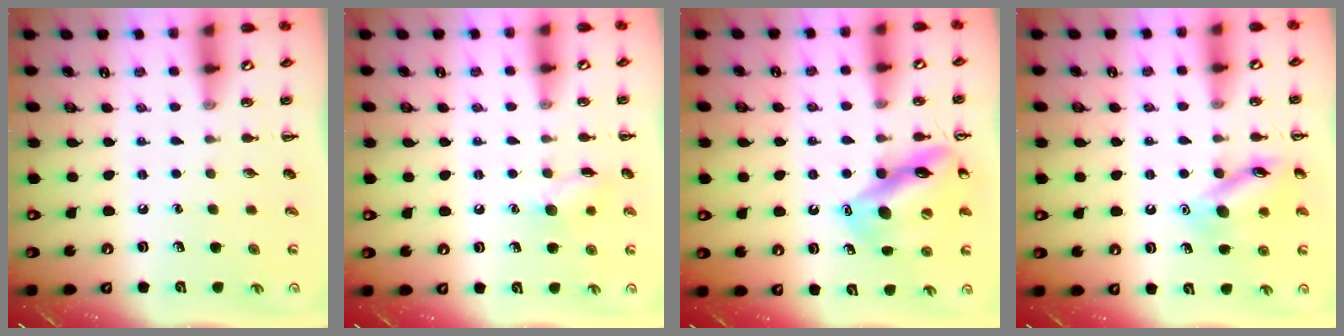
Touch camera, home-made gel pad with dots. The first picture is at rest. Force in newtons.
{"total": 7.4, "press": 7.3, "slide": 0.8}
{"total": 15.2, "press": 15.1, "slide": 2.2}
{"total": 13.1, "press": 13.1, "slide": 0.9}